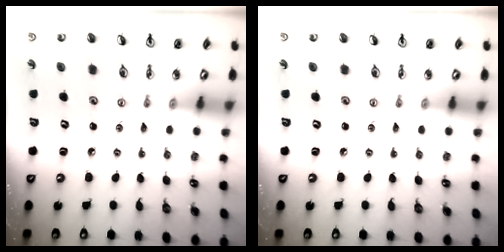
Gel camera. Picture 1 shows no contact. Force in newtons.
{"total": 0.0}